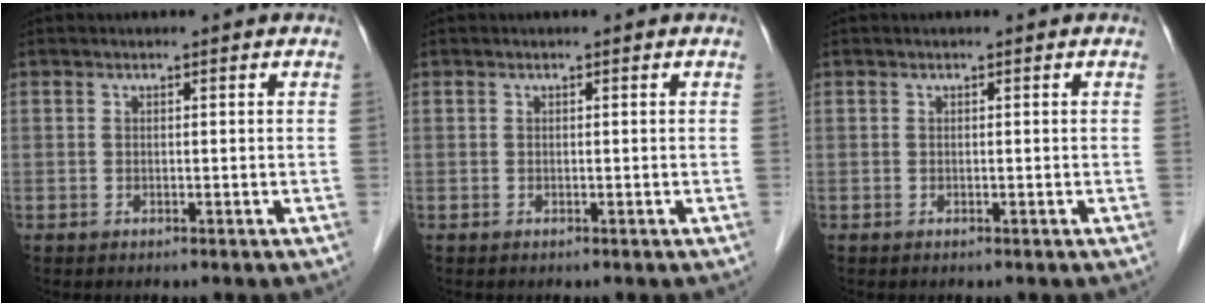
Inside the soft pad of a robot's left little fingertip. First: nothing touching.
{"total": 0.0}
{"total": 0.0}